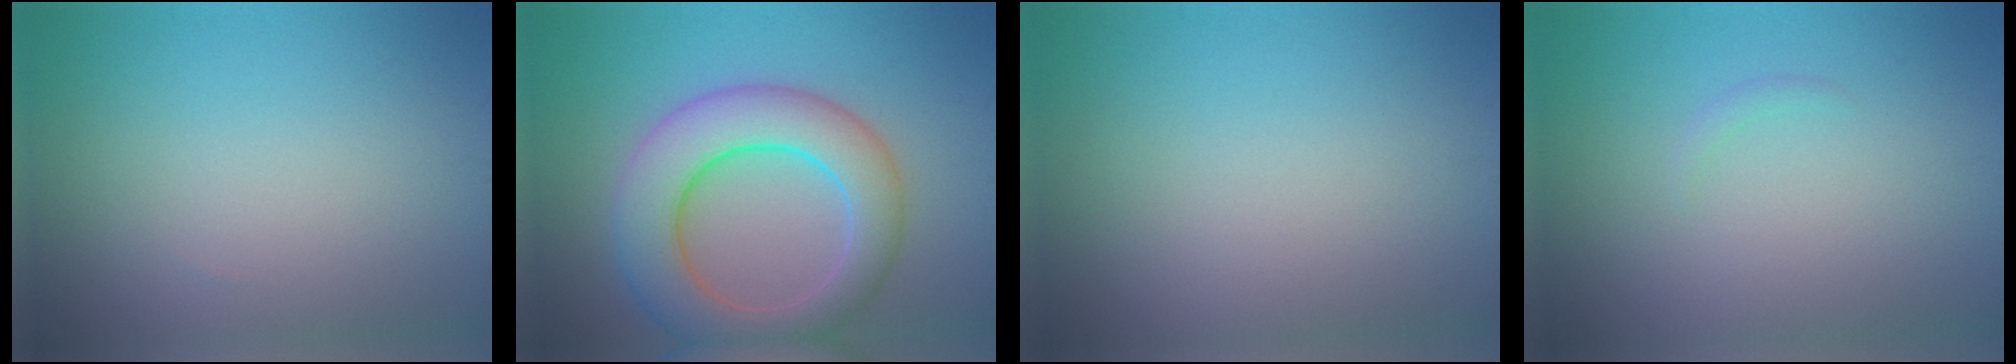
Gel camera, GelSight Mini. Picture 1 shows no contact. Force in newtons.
{"total": 9.0, "press": 9.0, "slide": 0.2}
{"total": 0.0}
{"total": 0.5, "press": 0.5, "slide": 0.1}